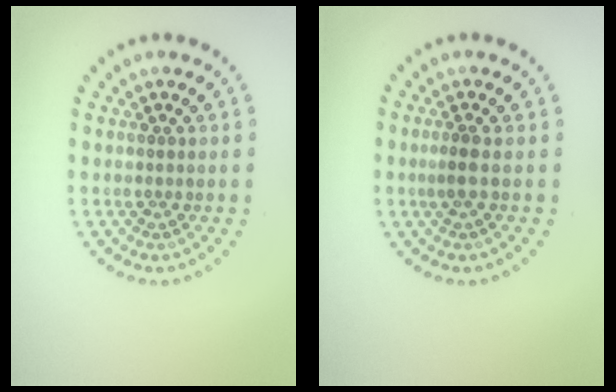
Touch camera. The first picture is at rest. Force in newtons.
{"total": 1.2, "press": 0.9, "slide": 0.8}